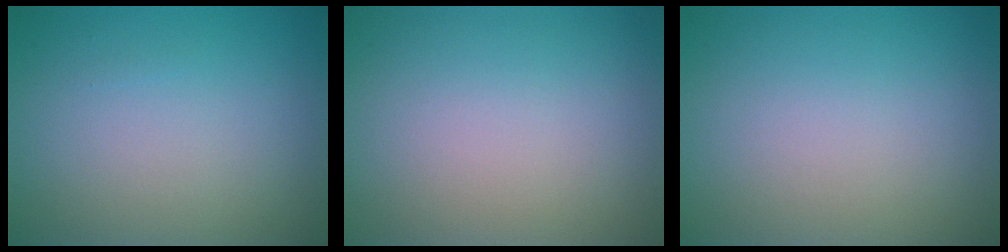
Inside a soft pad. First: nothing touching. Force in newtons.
{"total": 0.0}
{"total": 0.0}